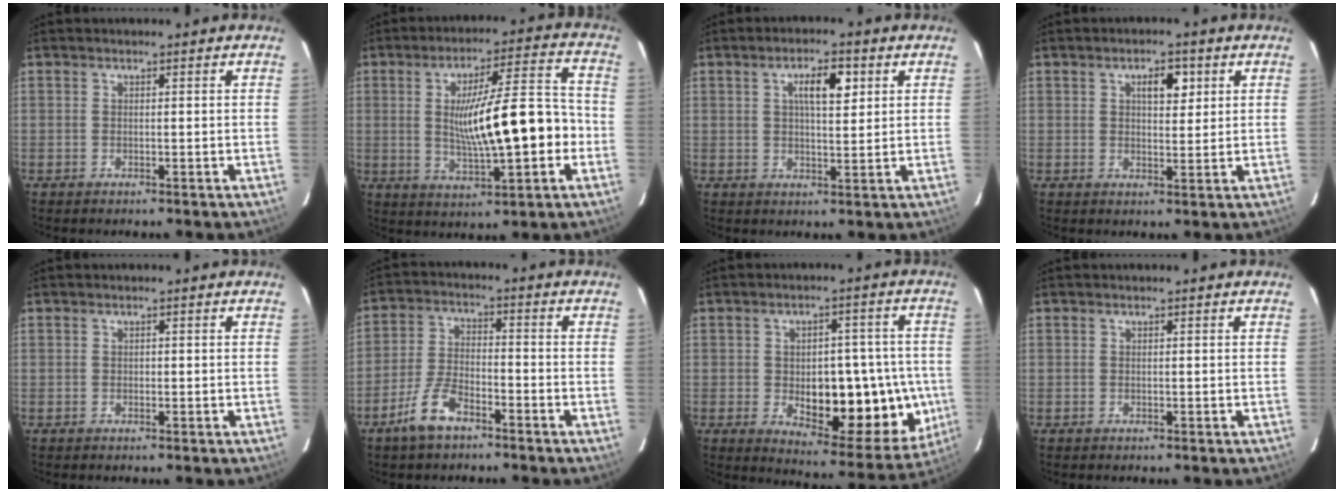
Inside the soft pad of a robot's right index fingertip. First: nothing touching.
{"total": 14.7, "force": [-1.4, 2.4, 14.5], "torque": [-0.239, 0.016, -0.015]}
{"total": 5.8, "force": [2.1, 1.6, 5.1], "torque": [-0.088, 0.009, 0.036]}
{"total": 4.2, "force": [1.8, 1.8, 3.4], "torque": [-0.053, 0.006, 0.027]}
{"total": 0.0}
{"total": 6.8, "force": [-4.6, 2.6, 4.3], "torque": [-0.100, 0.001, -0.089]}
{"total": 17.3, "force": [-3.0, 7.6, 15.3], "torque": [-0.178, 0.007, -0.017]}
{"total": 0.0}